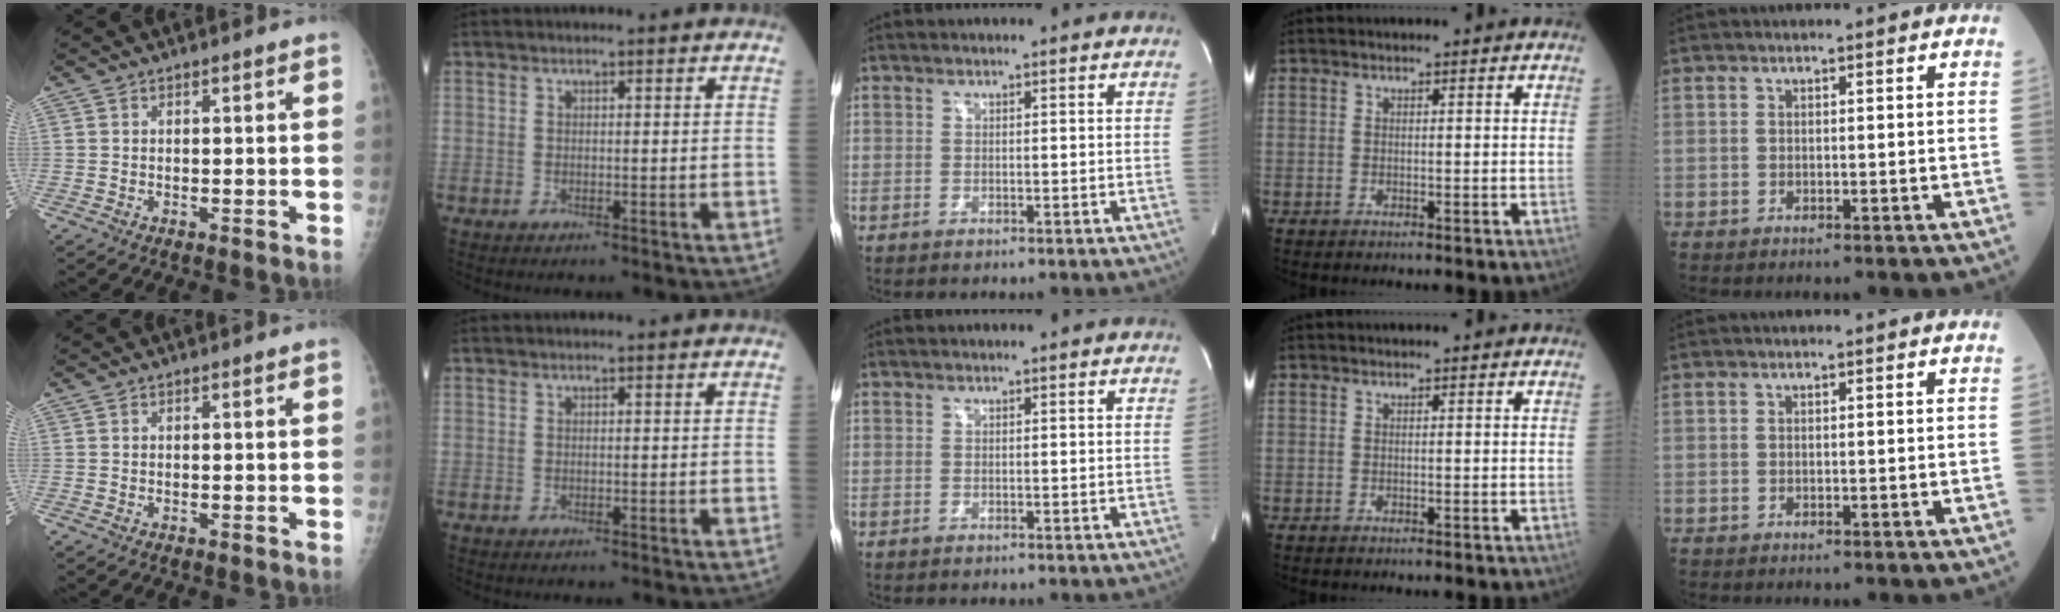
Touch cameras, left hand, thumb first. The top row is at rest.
{}